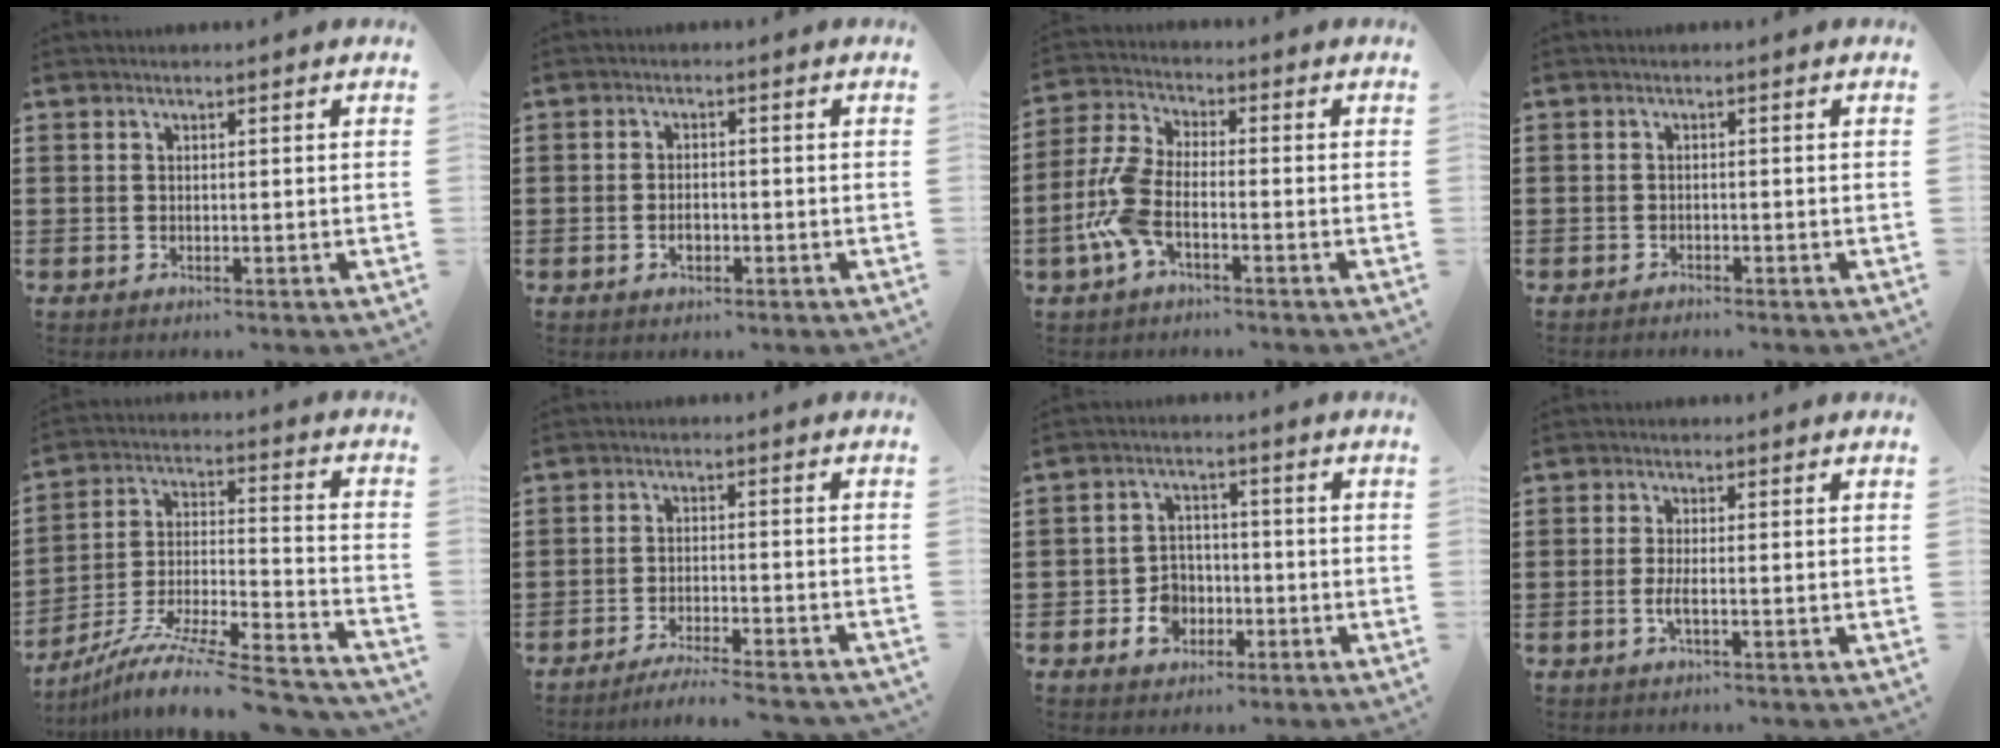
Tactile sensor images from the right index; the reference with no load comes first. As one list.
[{"total": 2.0, "force": [-0.7, 1.1, 1.6], "torque": [-0.030, 0.001, -0.013]}, {"total": 7.7, "force": [-2.8, 3.4, 6.3], "torque": [-0.165, -0.007, -0.059]}, {"total": 0.9, "force": [-0.9, 0.1, 0.0], "torque": [-0.003, 0.001, -0.019]}, {"total": 10.4, "force": [-8.8, 0.4, 5.6], "torque": [-0.097, 0.005, -0.175]}, {"total": 3.7, "force": [-3.6, -0.2, 1.1], "torque": [-0.029, -0.005, -0.073]}, {"total": 5.2, "force": [-2.1, 4.2, 2.3], "torque": [-0.054, 0.009, -0.039]}, {"total": 2.3, "force": [-0.6, 0.3, 2.1], "torque": [-0.046, -0.005, -0.014]}]